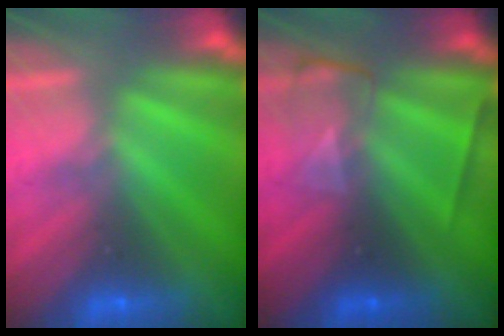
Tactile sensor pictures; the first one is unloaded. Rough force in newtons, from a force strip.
{"total": 2.1}